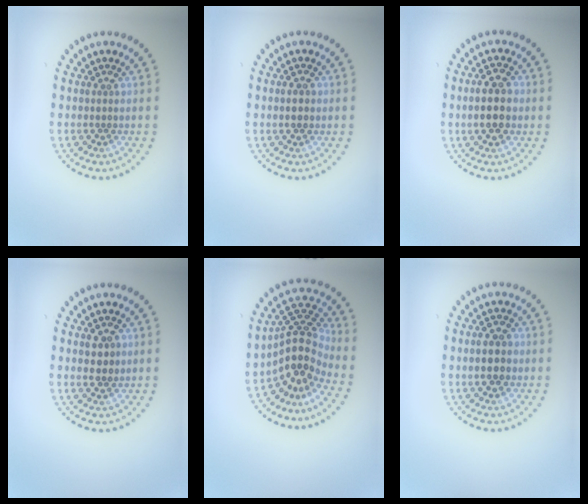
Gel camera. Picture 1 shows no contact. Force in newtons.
{"total": 1.8, "press": 1.8, "slide": 0.1}
{"total": 4.3, "press": 4.3, "slide": 0.3}
{"total": 1.9, "press": 1.8, "slide": 0.4}
{"total": 4.7, "press": 3.4, "slide": 3.2}
{"total": 2.8, "press": 2.8, "slide": 0.2}